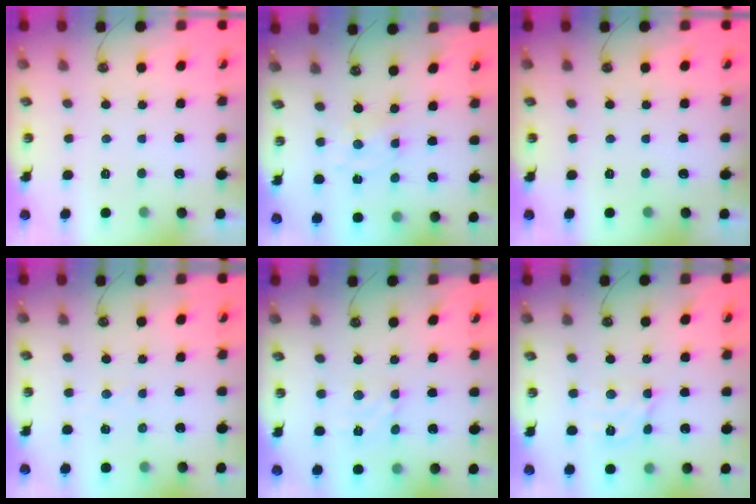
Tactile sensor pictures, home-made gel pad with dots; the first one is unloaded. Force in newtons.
{"total": 1.4, "press": 1.4, "slide": 0.2}
{"total": 0.0}
{"total": 2.9, "press": 2.9, "slide": 0.4}
{"total": 2.9, "press": 2.9, "slide": 0.3}
{"total": 6.1, "press": 6.1, "slide": 0.3}